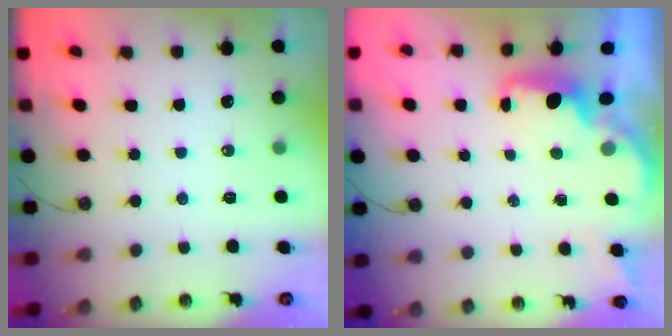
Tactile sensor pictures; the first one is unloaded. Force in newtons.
{"total": 1.5, "press": 1.3, "slide": 0.7}